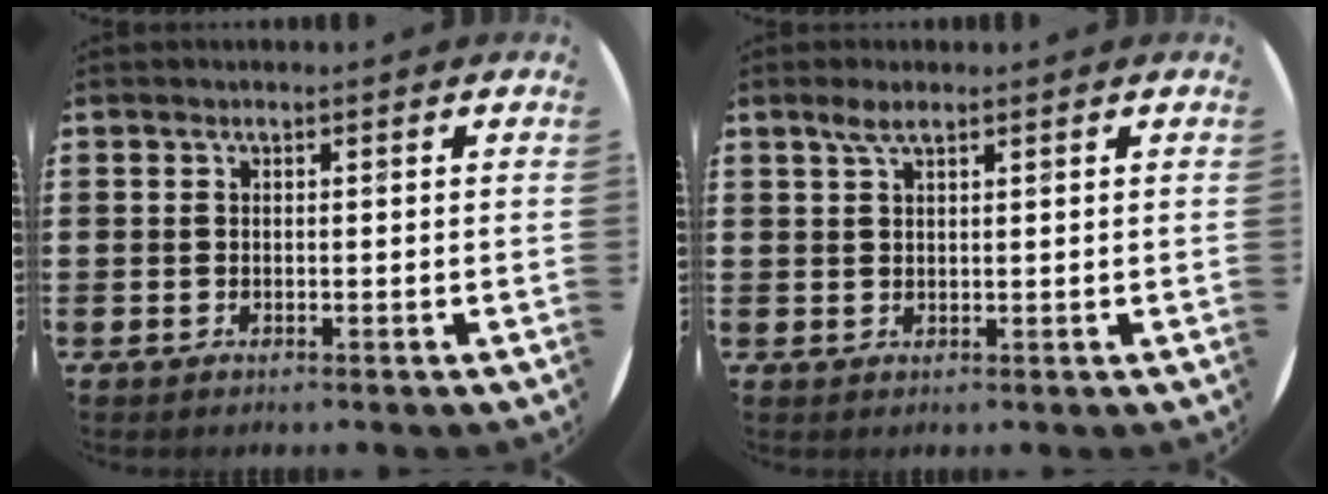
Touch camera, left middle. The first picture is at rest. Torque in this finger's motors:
{"motor_torque": [0.62, -0.41, 0.04, 0.03]}